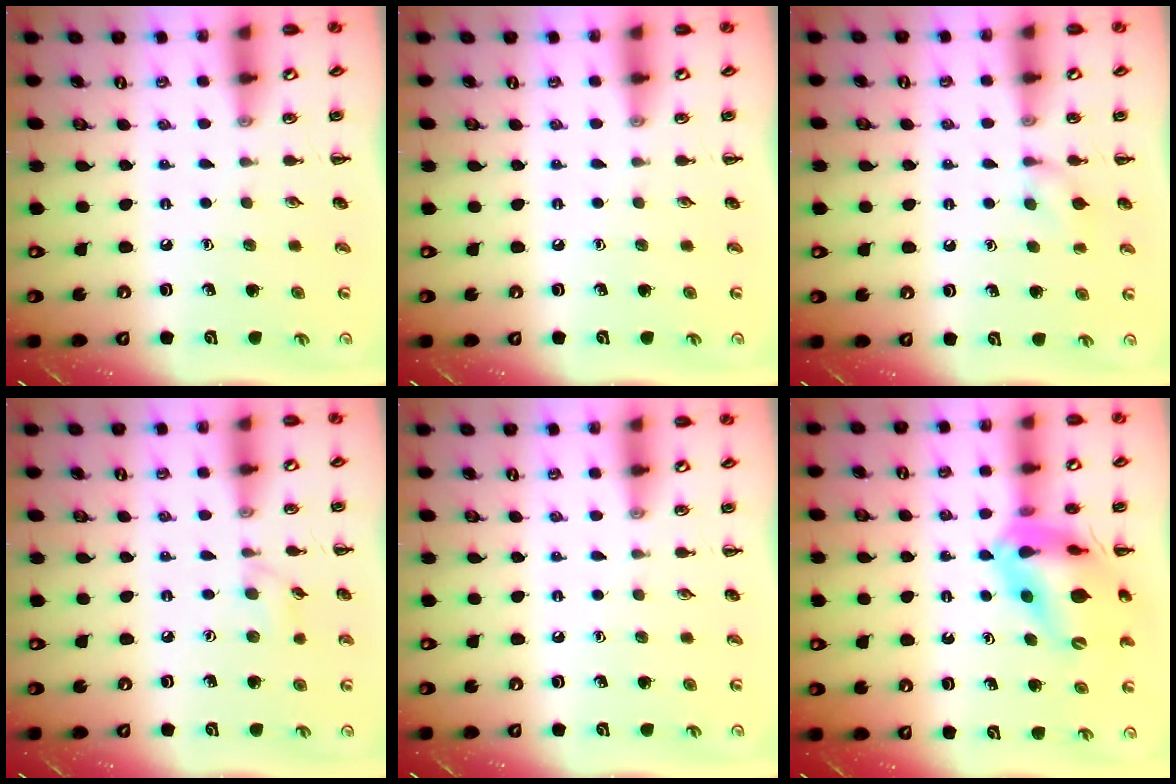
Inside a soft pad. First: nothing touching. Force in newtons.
{"total": 0.0}
{"total": 5.8, "press": 5.5, "slide": 1.8}
{"total": 6.1, "press": 5.7, "slide": 2.3}
{"total": 0.0}
{"total": 14.9, "press": 14.2, "slide": 4.4}